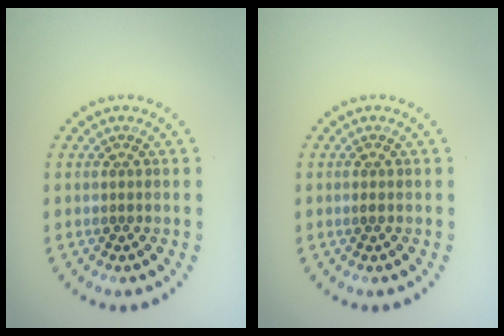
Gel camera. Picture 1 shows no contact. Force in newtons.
{"total": 0.7, "press": 0.7, "slide": 0.1}